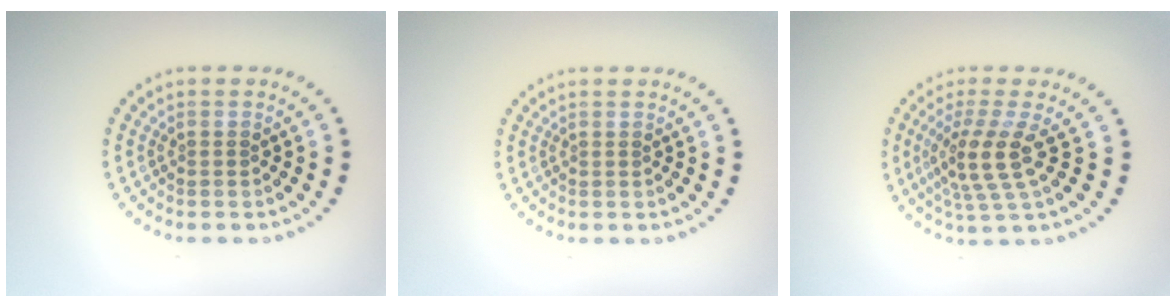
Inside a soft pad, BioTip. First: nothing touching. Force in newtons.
{"total": 0.0}
{"total": 4.0, "press": 2.9, "slide": 2.7}